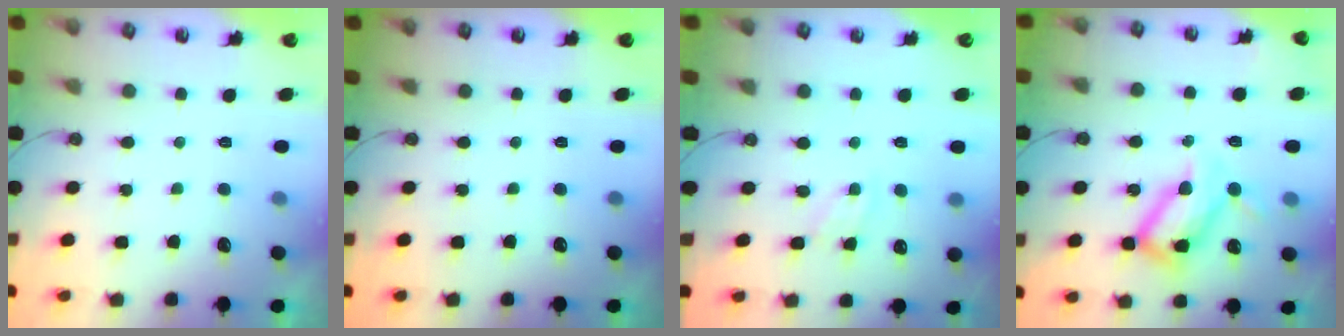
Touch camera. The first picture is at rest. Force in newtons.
{"total": 0.0}
{"total": 2.2, "press": 2.2, "slide": 0.3}
{"total": 15.7, "press": 15.6, "slide": 1.8}